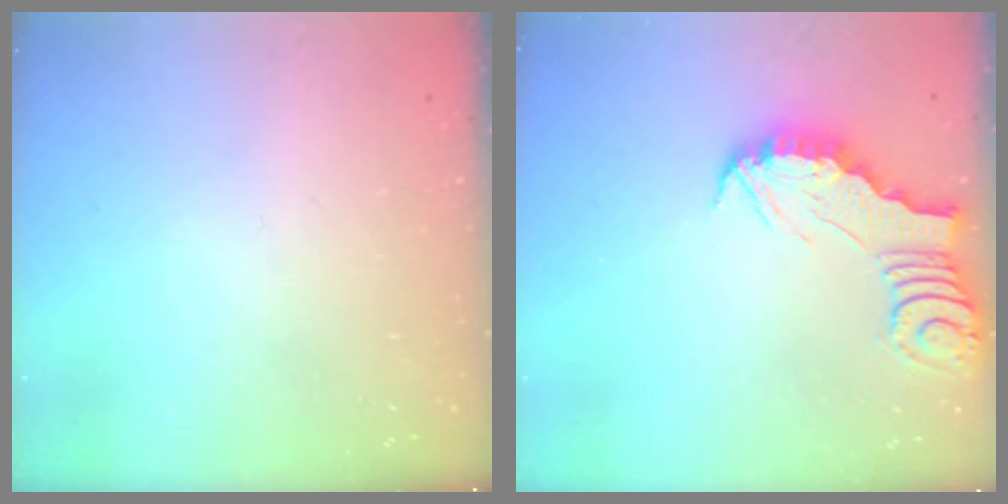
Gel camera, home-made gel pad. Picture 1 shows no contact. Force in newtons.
{"total": 2.6, "press": 2.6, "slide": 0.2}